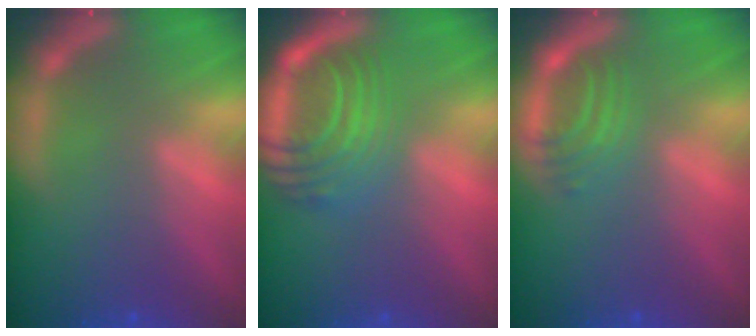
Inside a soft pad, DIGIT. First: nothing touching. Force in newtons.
{"total": 8.5}
{"total": 3.4}